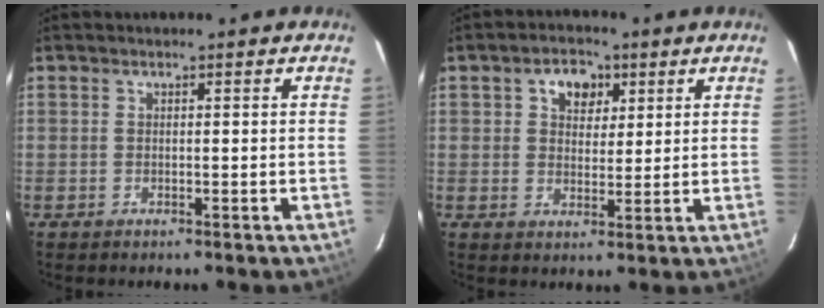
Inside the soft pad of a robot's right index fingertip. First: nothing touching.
{"total": 5.7, "force": [2.4, 4.2, 3.0], "torque": [-0.042, 0.014, 0.041]}